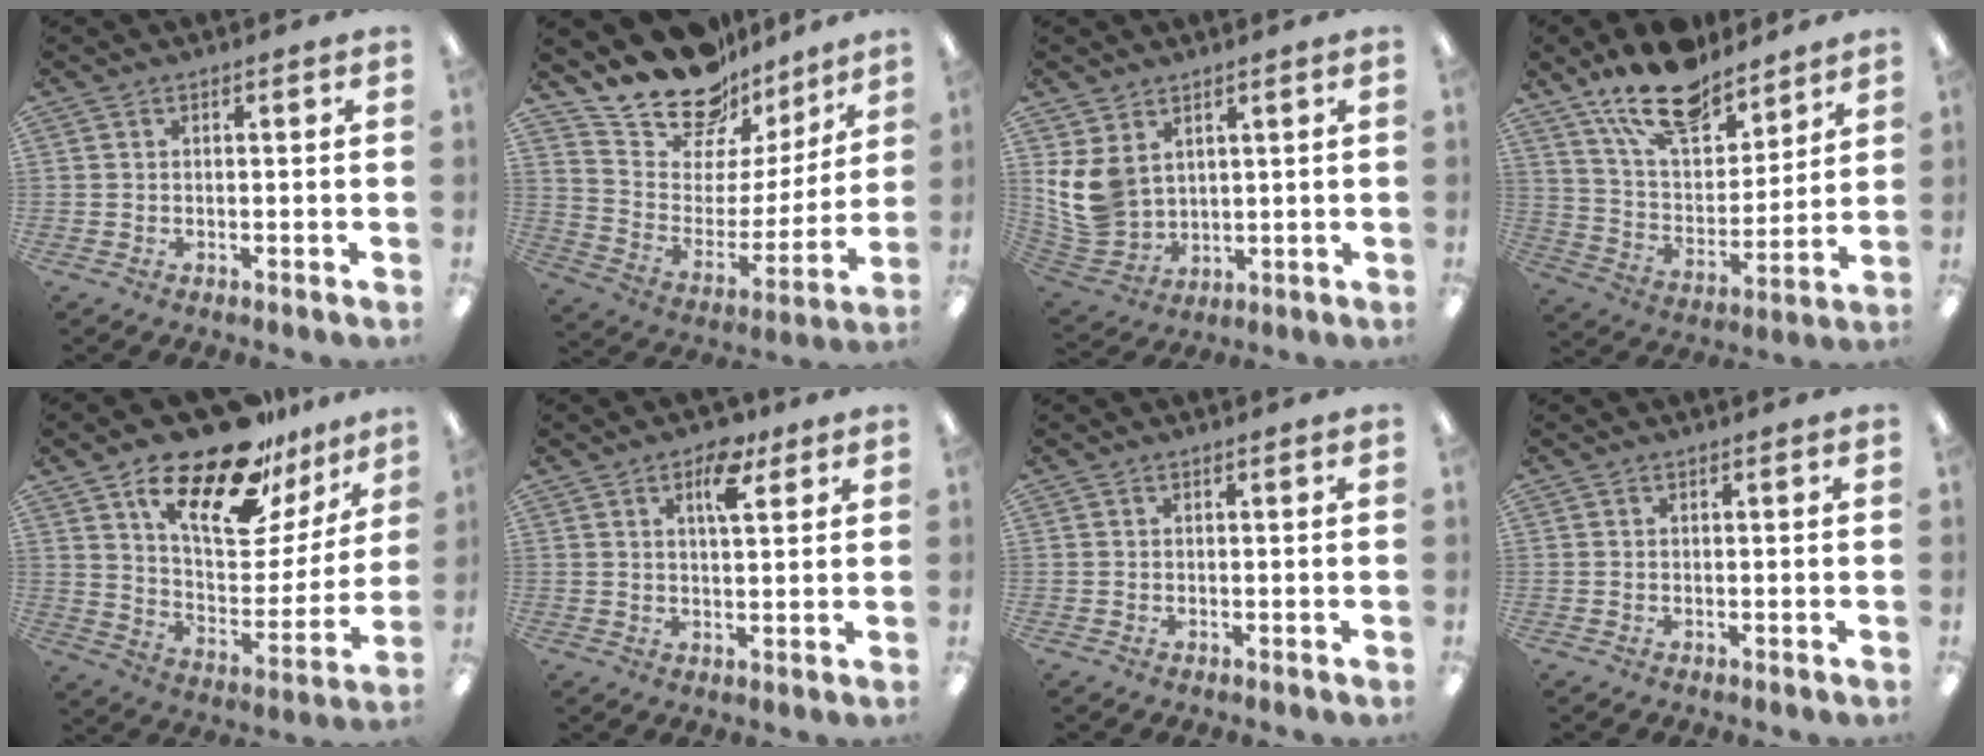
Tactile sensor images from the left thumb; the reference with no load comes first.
{"total": 19.4, "force": [17.1, 8.0, 4.3], "torque": [-0.086, -0.143, 0.304]}
{"total": 10.0, "force": [3.9, 7.5, 5.3], "torque": [-0.145, -0.015, 0.081]}
{"total": 17.6, "force": [13.9, 7.5, 7.9], "torque": [-0.137, -0.083, 0.247]}
{"total": 24.2, "force": [17.6, 9.1, 14.0], "torque": [-0.223, -0.113, 0.298]}
{"total": 7.2, "force": [4.1, 3.2, 4.9], "torque": [-0.060, -0.016, 0.064]}
{"total": 0.0}
{"total": 0.0}